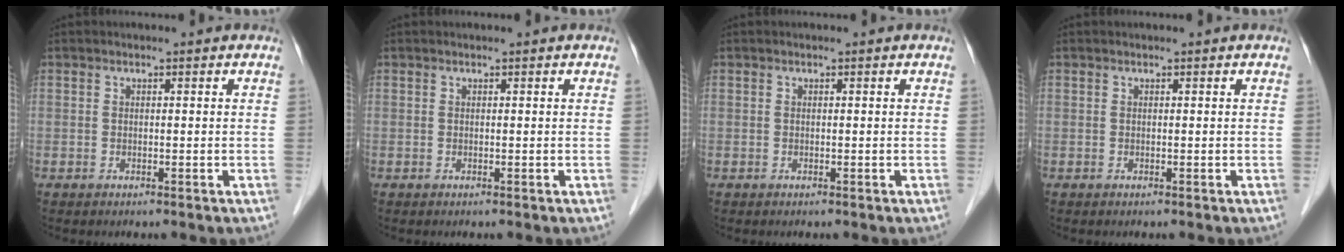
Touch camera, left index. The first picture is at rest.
{"total": 0.0}
{"total": 0.0}
{"total": 0.0}